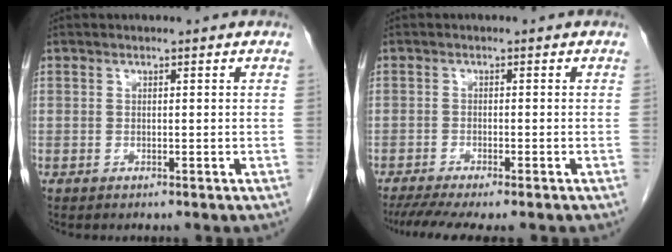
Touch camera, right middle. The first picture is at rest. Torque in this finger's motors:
{"motor_torque": [0.69, -0.51, 0.12, 0.08]}